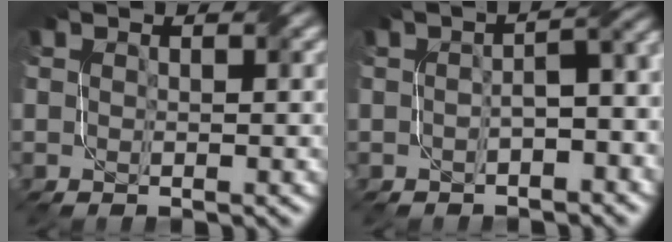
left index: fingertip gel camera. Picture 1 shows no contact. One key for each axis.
{"total": 4.8, "fx": -0.8, "fy": 1.8, "fz": 4.3, "tx": -0.050, "ty": 0.010, "tz": -0.012}